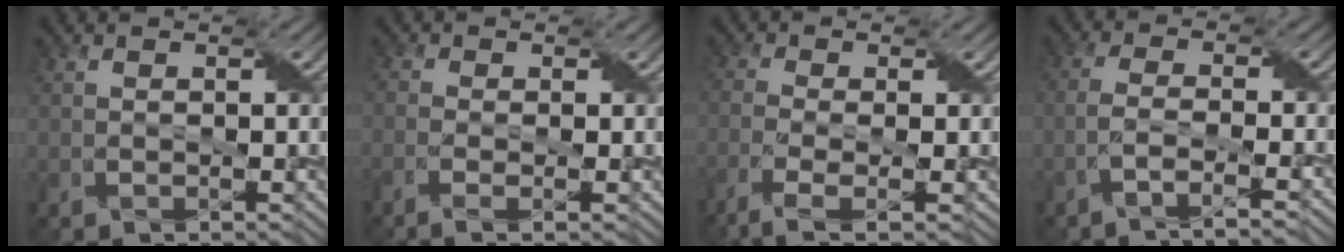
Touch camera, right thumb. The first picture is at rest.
{"total": 2.8, "force": [-1.3, 0.8, 2.3], "torque": [-0.040, 0.001, -0.035]}
{"total": 5.3, "force": [-2.9, 1.6, 4.1], "torque": [-0.086, -0.006, -0.064]}
{"total": 4.8, "force": [-3.2, 0.8, 3.4], "torque": [-0.056, 0.007, -0.071]}